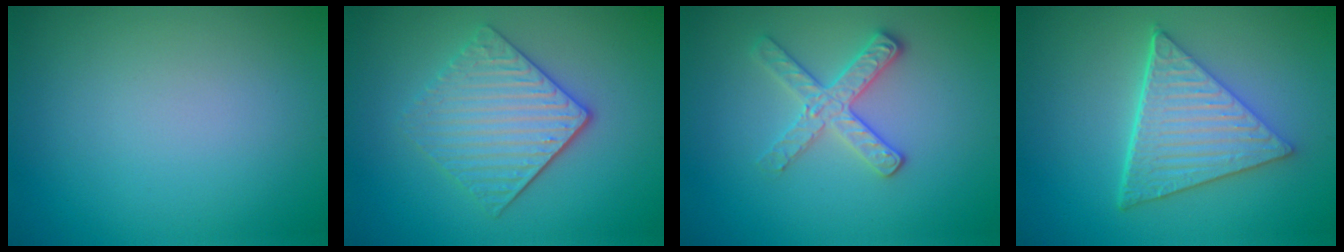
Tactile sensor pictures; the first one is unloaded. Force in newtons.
{"total": 4.0, "press": 3.3, "slide": 2.3}
{"total": 2.7, "press": 2.6, "slide": 0.9}
{"total": 5.9, "press": 4.4, "slide": 3.9}